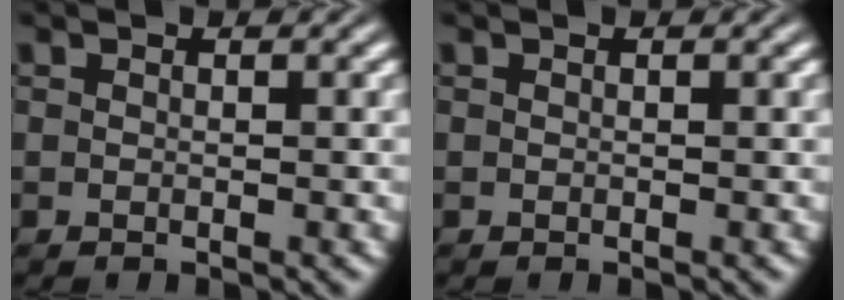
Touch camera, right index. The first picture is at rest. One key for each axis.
{"total": 0.0}